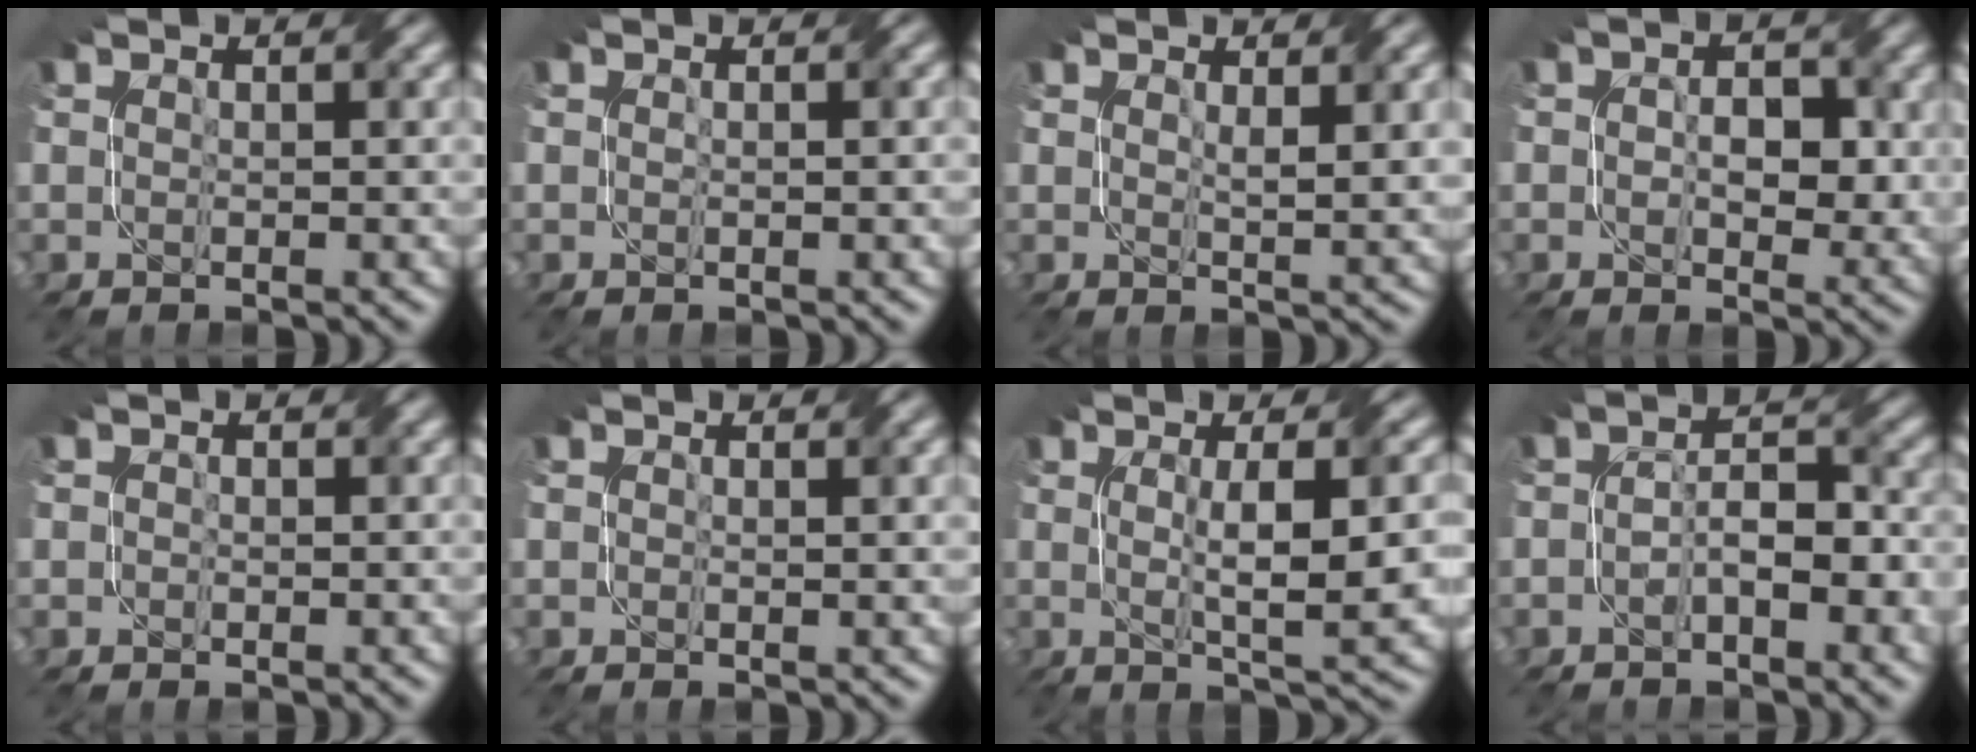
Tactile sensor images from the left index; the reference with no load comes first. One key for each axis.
{"total": 0.7, "fx": 0.0, "fy": 0.0, "fz": 0.7, "tx": -0.013, "ty": 0.001, "tz": 0.000}
{"total": 2.1, "fx": 1.1, "fy": 0.3, "fz": 1.8, "tx": -0.031, "ty": -0.002, "tz": 0.022}
{"total": 4.0, "fx": 0.1, "fy": 2.4, "fz": 3.3, "tx": -0.051, "ty": -0.004, "tz": 0.001}
{"total": 0.6, "fx": 0.1, "fy": 0.5, "fz": 0.4, "tx": -0.003, "ty": -0.003, "tz": -0.003}
{"total": 1.1, "fx": 0.4, "fy": 0.1, "fz": 1.0, "tx": -0.014, "ty": -0.001, "tz": 0.006}
{"total": 7.4, "fx": 0.2, "fy": 1.5, "fz": 7.2, "tx": -0.105, "ty": 0.004, "tz": 0.006}
{"total": 4.3, "fx": -1.4, "fy": 1.7, "fz": 3.8, "tx": -0.064, "ty": 0.007, "tz": -0.028}